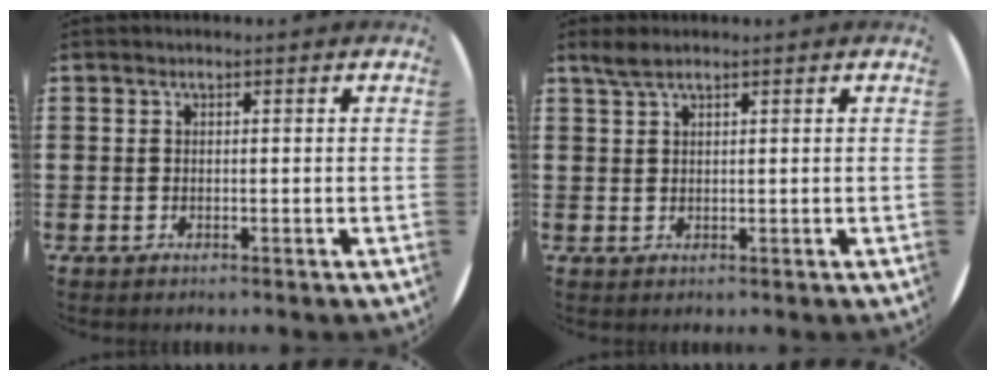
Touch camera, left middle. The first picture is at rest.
{"total": 2.0, "force": [1.6, 0.3, 1.1], "torque": [-0.024, 0.003, 0.030]}